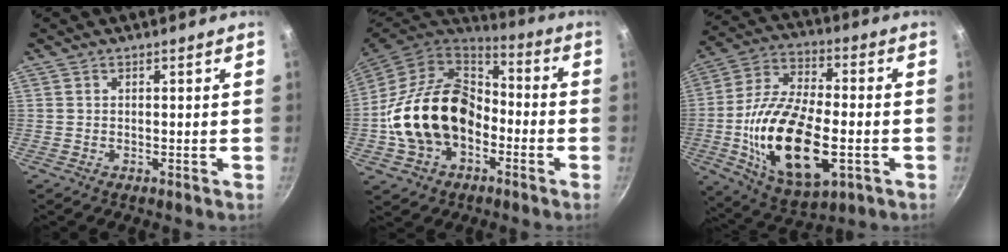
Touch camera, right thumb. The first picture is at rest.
{"total": 20.8, "force": [-4.2, 15.2, 13.7], "torque": [-0.222, 0.052, -0.080]}
{"total": 22.8, "force": [-4.7, 11.3, 19.3], "torque": [-0.352, 0.018, -0.081]}